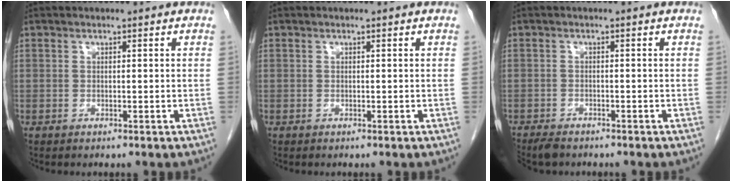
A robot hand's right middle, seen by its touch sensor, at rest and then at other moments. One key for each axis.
{"total": 0.0}
{"total": 3.9, "fx": -3.3, "fy": 1.3, "fz": 1.5, "tx": -0.024, "ty": -0.008, "tz": -0.053}